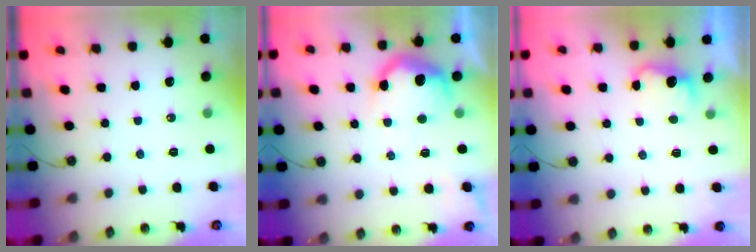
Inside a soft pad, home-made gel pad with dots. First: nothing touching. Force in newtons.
{"total": 15.4, "press": 15.3, "slide": 1.1}
{"total": 3.5, "press": 3.4, "slide": 0.8}